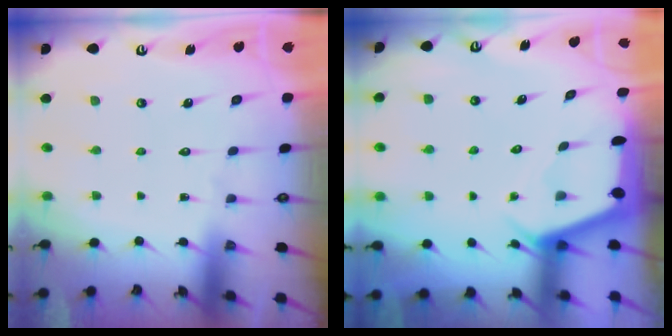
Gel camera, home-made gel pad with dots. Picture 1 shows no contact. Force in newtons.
{"total": 2.5, "press": 2.5, "slide": 0.3}